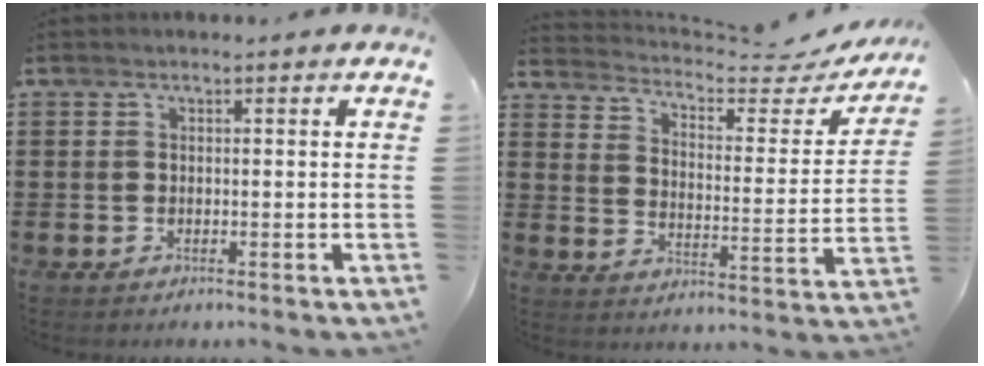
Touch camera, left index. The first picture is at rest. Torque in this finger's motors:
{"motor_torque": [1.09, -1.04, 0.07, 0.01]}